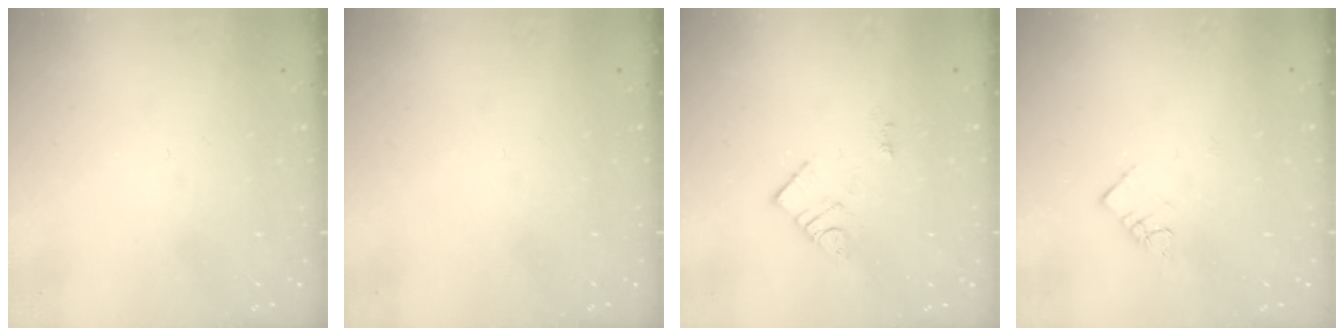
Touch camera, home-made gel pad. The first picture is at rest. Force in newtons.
{"total": 0.0}
{"total": 8.5, "press": 8.5, "slide": 0.6}
{"total": 4.2, "press": 4.2, "slide": 0.4}